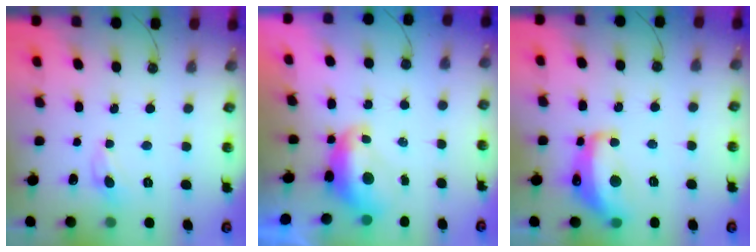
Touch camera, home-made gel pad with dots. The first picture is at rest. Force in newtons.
{"total": 1.7, "press": 1.6, "slide": 0.6}
{"total": 10.7, "press": 10.6, "slide": 1.5}